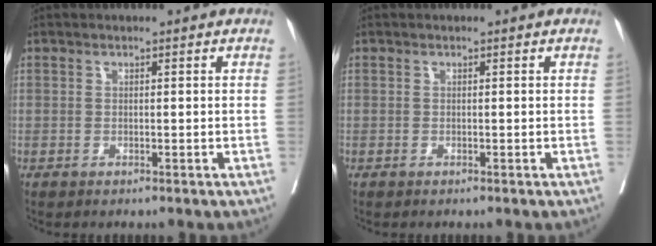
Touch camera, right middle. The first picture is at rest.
{"total": 0.0}